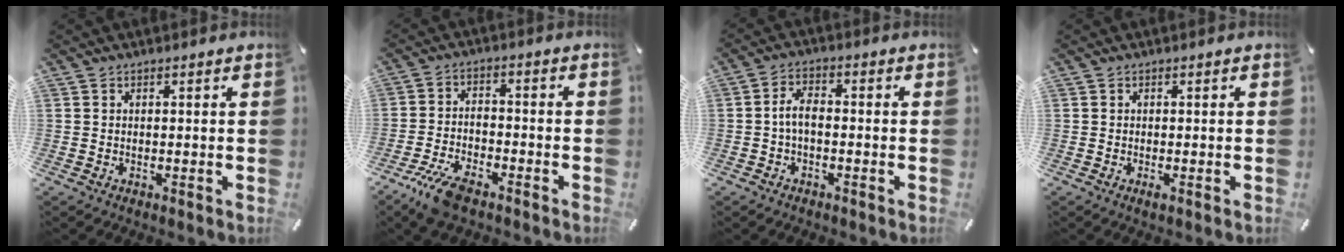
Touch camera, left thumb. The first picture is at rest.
{"total": 8.1, "force": [-5.8, 3.0, 4.8], "torque": [-0.102, 0.021, -0.108]}
{"total": 4.8, "force": [-1.2, 2.8, 3.8], "torque": [-0.081, 0.008, -0.025]}
{"total": 1.1, "force": [-0.3, 0.2, 1.0], "torque": [-0.017, -0.004, -0.003]}